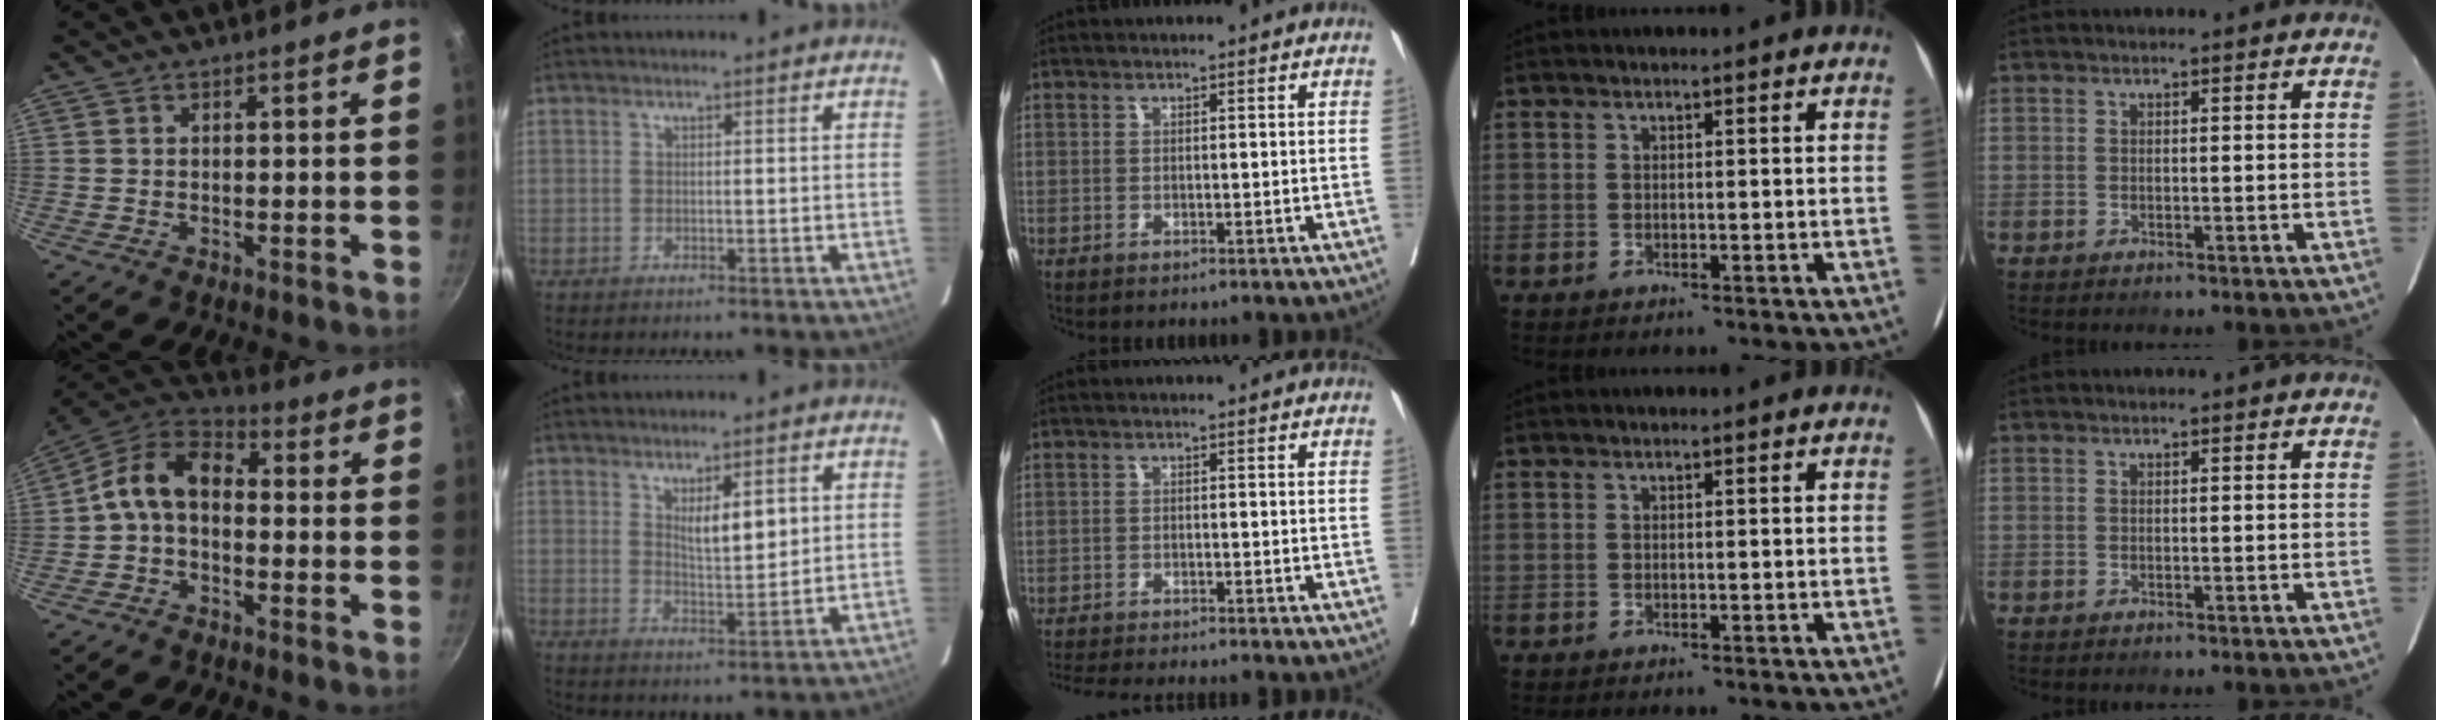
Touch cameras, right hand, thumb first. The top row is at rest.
{"thumb": {"total": 11.0, "force": [-0.6, 7.5, 8.1], "torque": [-0.130, 0.037, -0.029]}, "index": {"total": 5.5, "force": [2.0, 1.3, 4.9], "torque": [-0.084, -0.011, 0.038]}, "middle": {"total": 9.3, "force": [-8.5, 0.1, 3.7], "torque": [-0.048, -0.020, -0.125]}}